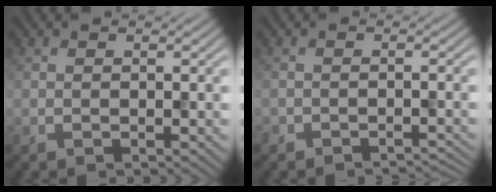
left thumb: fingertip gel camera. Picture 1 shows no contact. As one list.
[{"total": 2.0, "force": [-1.9, 0.4, 0.3], "torque": [0.000, -0.001, -0.029]}]